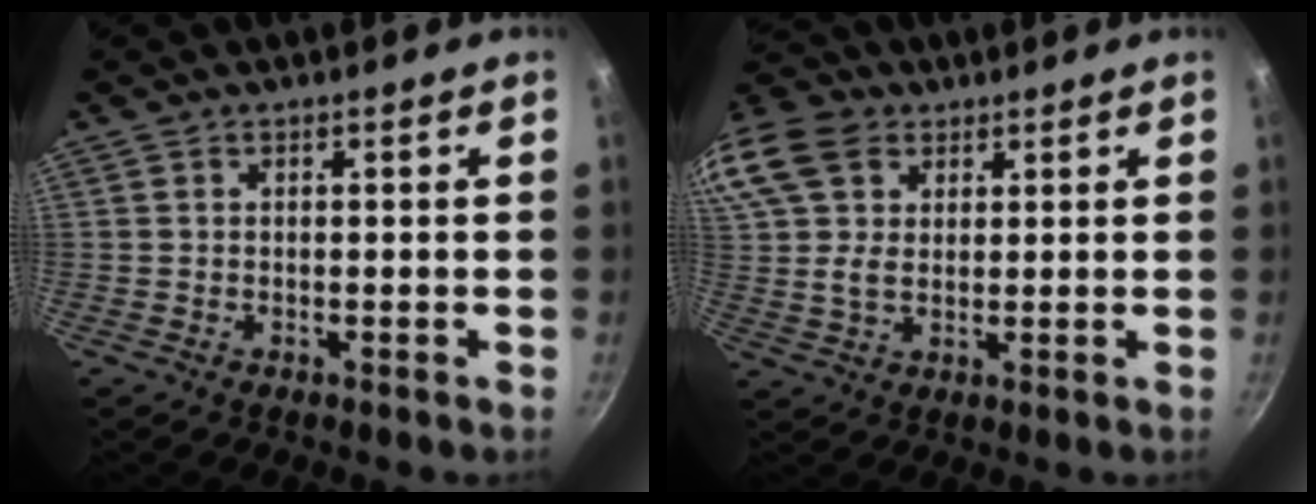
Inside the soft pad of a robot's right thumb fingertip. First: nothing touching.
{"total": 18.9, "force": [8.0, 13.6, 10.4], "torque": [-0.244, 0.030, 0.147]}